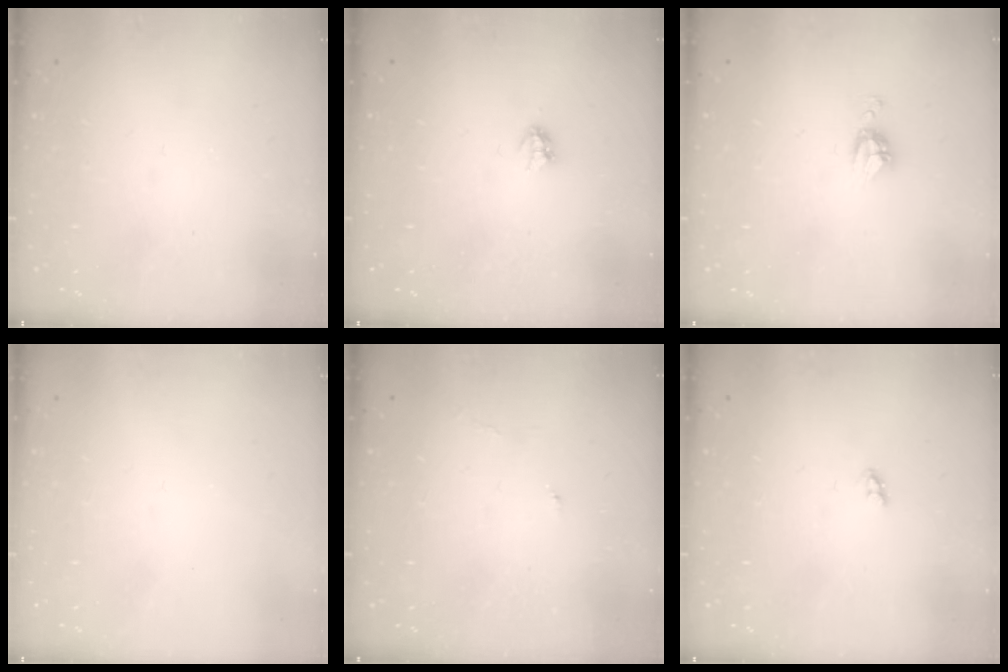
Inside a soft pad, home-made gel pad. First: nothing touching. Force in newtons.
{"total": 2.9, "press": 2.8, "slide": 0.4}
{"total": 5.4, "press": 5.4, "slide": 0.5}
{"total": 0.0}
{"total": 3.8, "press": 3.8, "slide": 0.4}
{"total": 2.4, "press": 2.4, "slide": 0.3}